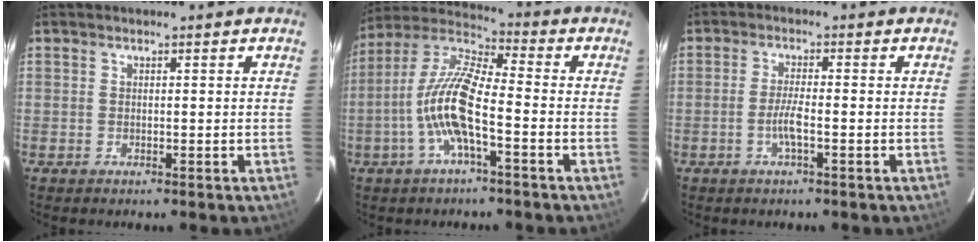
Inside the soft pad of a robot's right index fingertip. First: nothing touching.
{"total": 12.3, "force": [-3.9, 2.8, 11.3], "torque": [-0.234, 0.004, -0.081]}
{"total": 3.4, "force": [-1.4, 0.0, 3.1], "torque": [-0.063, -0.002, -0.027]}